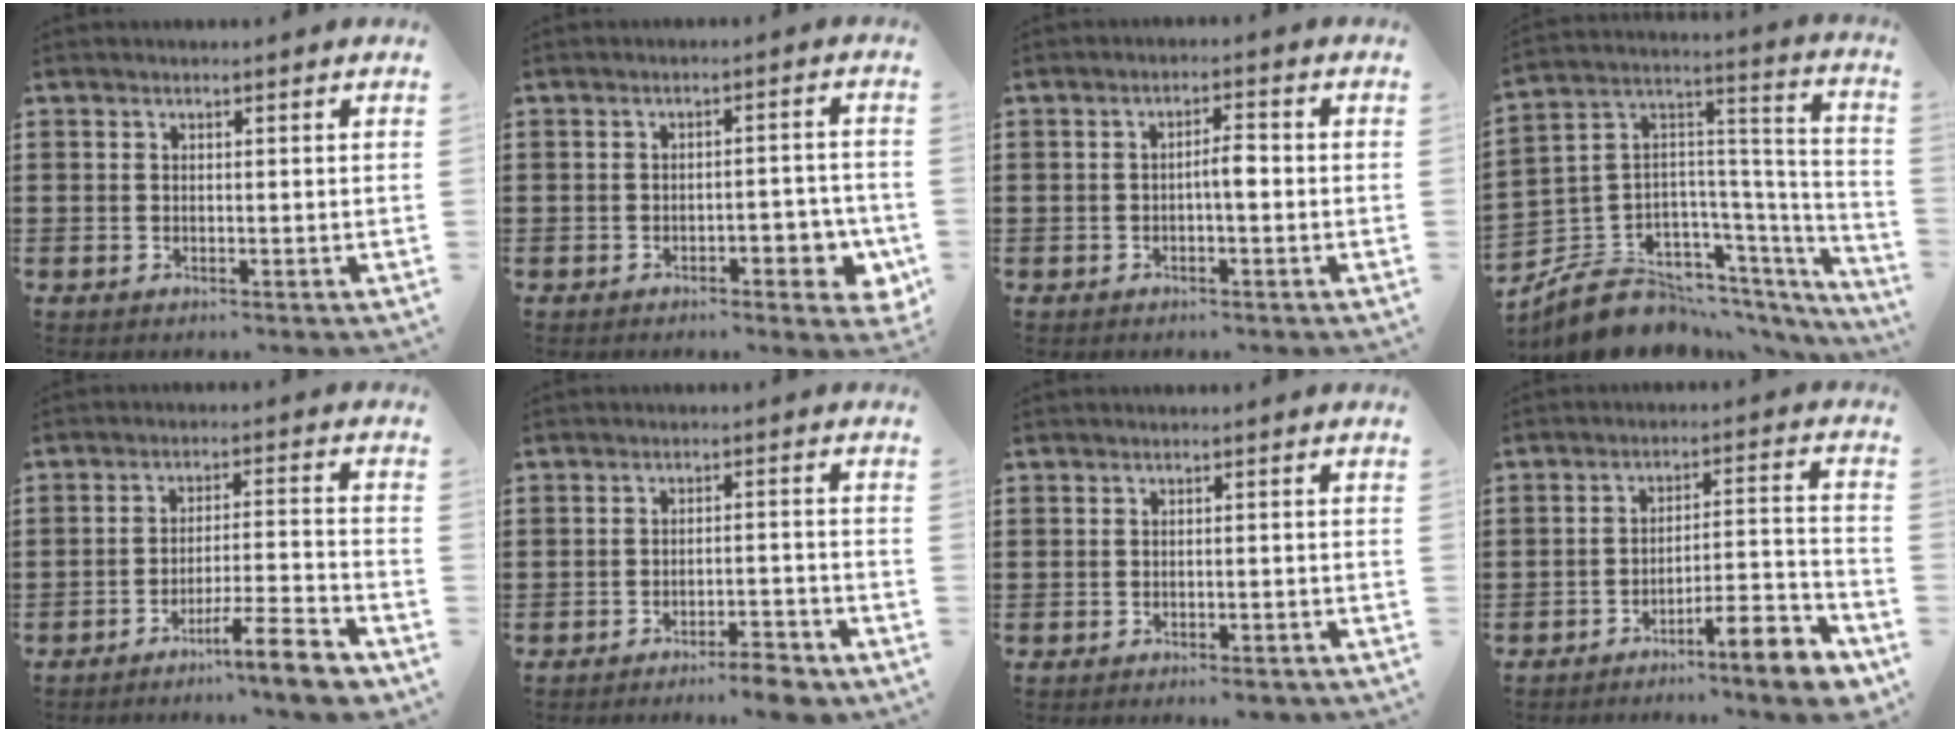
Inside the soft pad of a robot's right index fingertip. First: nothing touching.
{"total": 4.3, "force": [-2.0, 1.6, 3.4], "torque": [-0.047, 0.003, -0.036]}
{"total": 3.0, "force": [-0.6, 0.7, 2.8], "torque": [-0.051, 0.004, -0.013]}
{"total": 9.6, "force": [-7.5, 5.4, 2.7], "torque": [-0.071, 0.006, -0.140]}
{"total": 8.6, "force": [-6.7, 0.4, 5.4], "torque": [-0.077, 0.007, -0.120]}
{"total": 4.6, "force": [-4.3, 0.4, 1.7], "torque": [-0.028, 0.001, -0.083]}
{"total": 1.5, "force": [-1.4, 0.2, 0.3], "torque": [-0.012, -0.001, -0.028]}
{"total": 8.6, "force": [-7.1, 1.1, 4.8], "torque": [-0.066, 0.016, -0.129]}